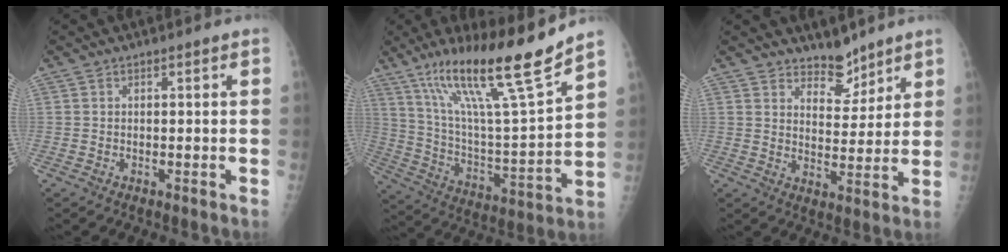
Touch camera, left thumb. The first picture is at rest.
{"total": 22.1, "force": [15.2, 2.1, 15.9], "torque": [-0.248, -0.066, 0.269]}
{"total": 6.1, "force": [5.2, 2.9, 1.5], "torque": [0.005, -0.044, 0.090]}